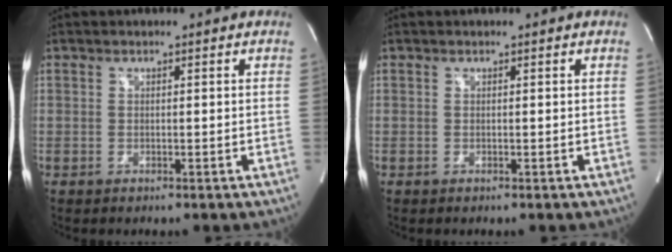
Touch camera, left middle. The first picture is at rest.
{"total": 0.0}